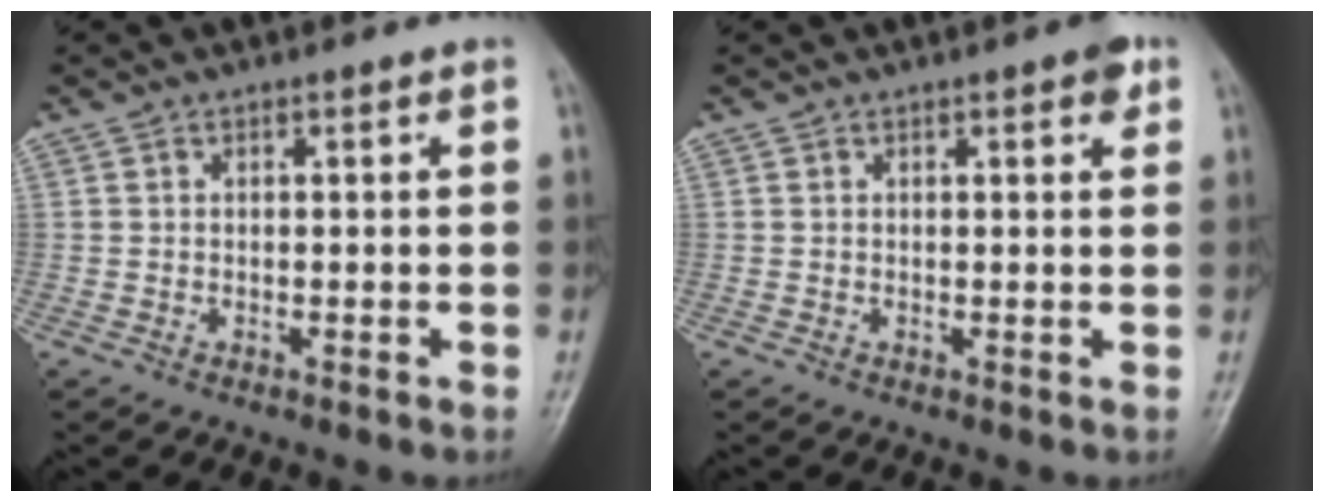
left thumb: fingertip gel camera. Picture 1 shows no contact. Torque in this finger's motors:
{"motor_torque": [0.43, 0.11, 0.36, -0.15, 0.00]}